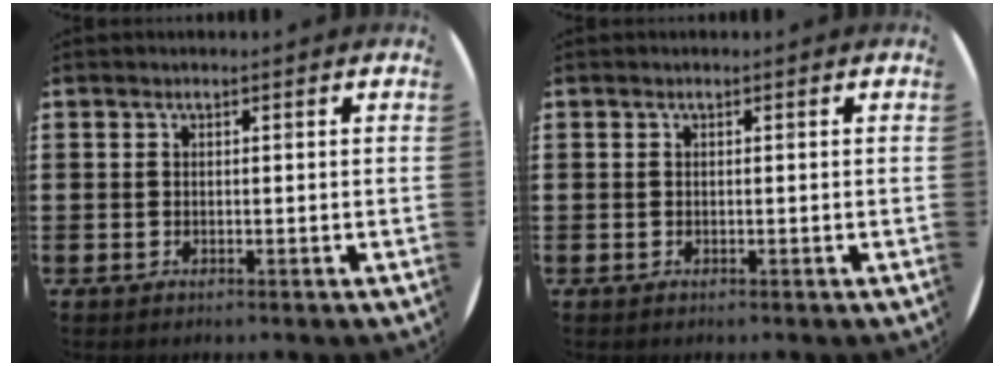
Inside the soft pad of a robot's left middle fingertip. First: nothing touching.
{"total": 0.0}